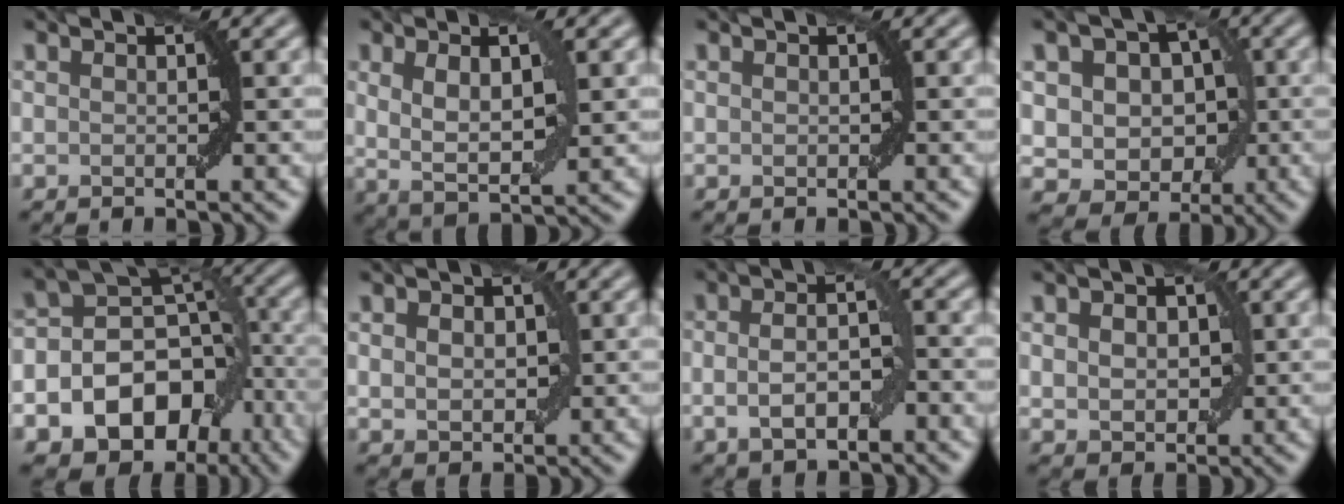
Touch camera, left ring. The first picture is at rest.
{"total": 4.6, "force": [1.1, 1.6, 4.2], "torque": [-0.077, -0.004, 0.023]}
{"total": 0.0}
{"total": 7.0, "force": [0.6, 5.7, 4.1], "torque": [-0.036, 0.008, -0.009]}
{"total": 13.2, "force": [-6.0, 10.0, 6.1], "torque": [-0.093, -0.008, -0.098]}
{"total": 3.1, "force": [0.5, 2.3, 2.1], "torque": [-0.032, 0.004, 0.006]}
{"total": 4.7, "force": [-1.2, 2.1, 4.1], "torque": [-0.075, 0.002, -0.023]}
{"total": 4.0, "force": [0.7, 3.0, 2.6], "torque": [-0.036, 0.010, 0.004]}